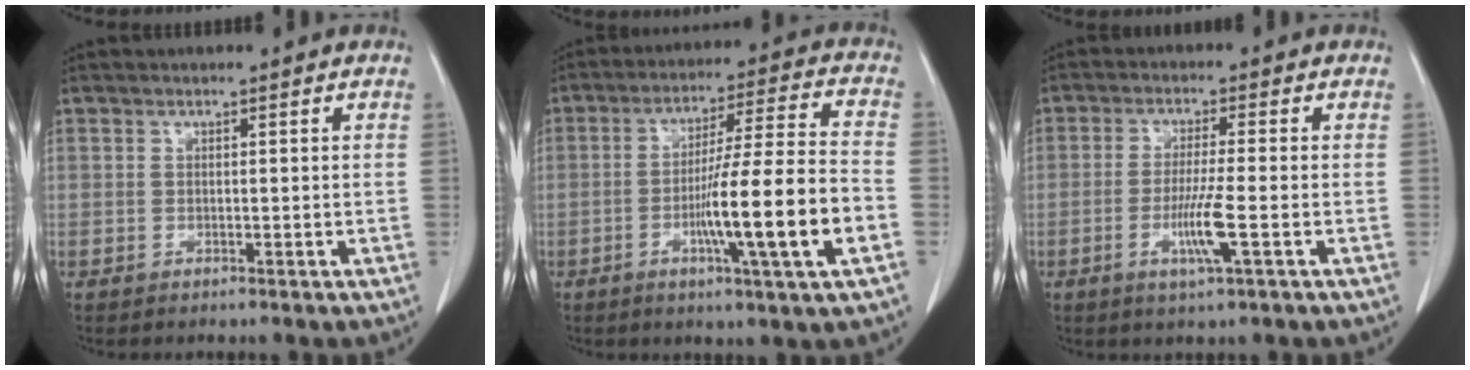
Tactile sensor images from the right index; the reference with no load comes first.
{"total": 15.1, "force": [-4.4, -0.6, 14.5], "torque": [-0.245, -0.006, -0.074]}
{"total": 6.0, "force": [-1.9, -0.4, 5.7], "torque": [-0.109, -0.014, -0.037]}